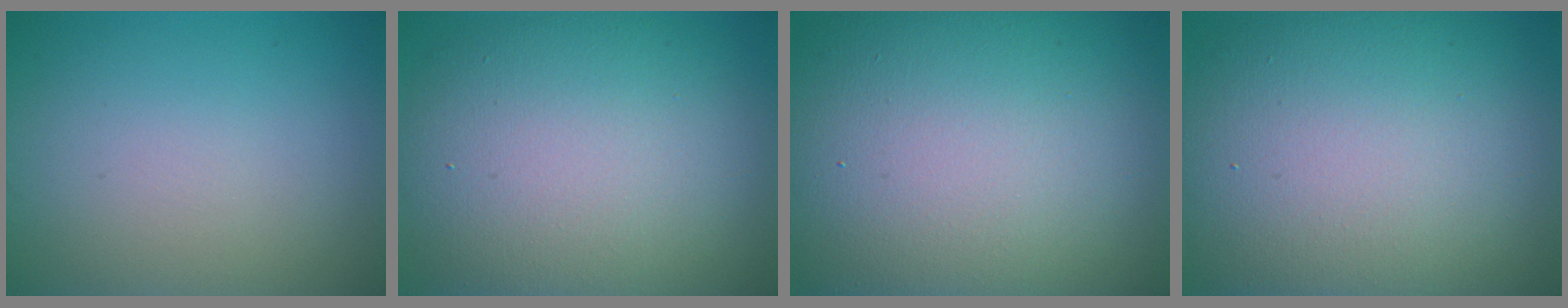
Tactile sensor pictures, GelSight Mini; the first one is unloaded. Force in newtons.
{"total": 13.4, "press": 13.4, "slide": 0.4}
{"total": 19.8, "press": 19.7, "slide": 1.4}
{"total": 13.1, "press": 13.1, "slide": 1.1}